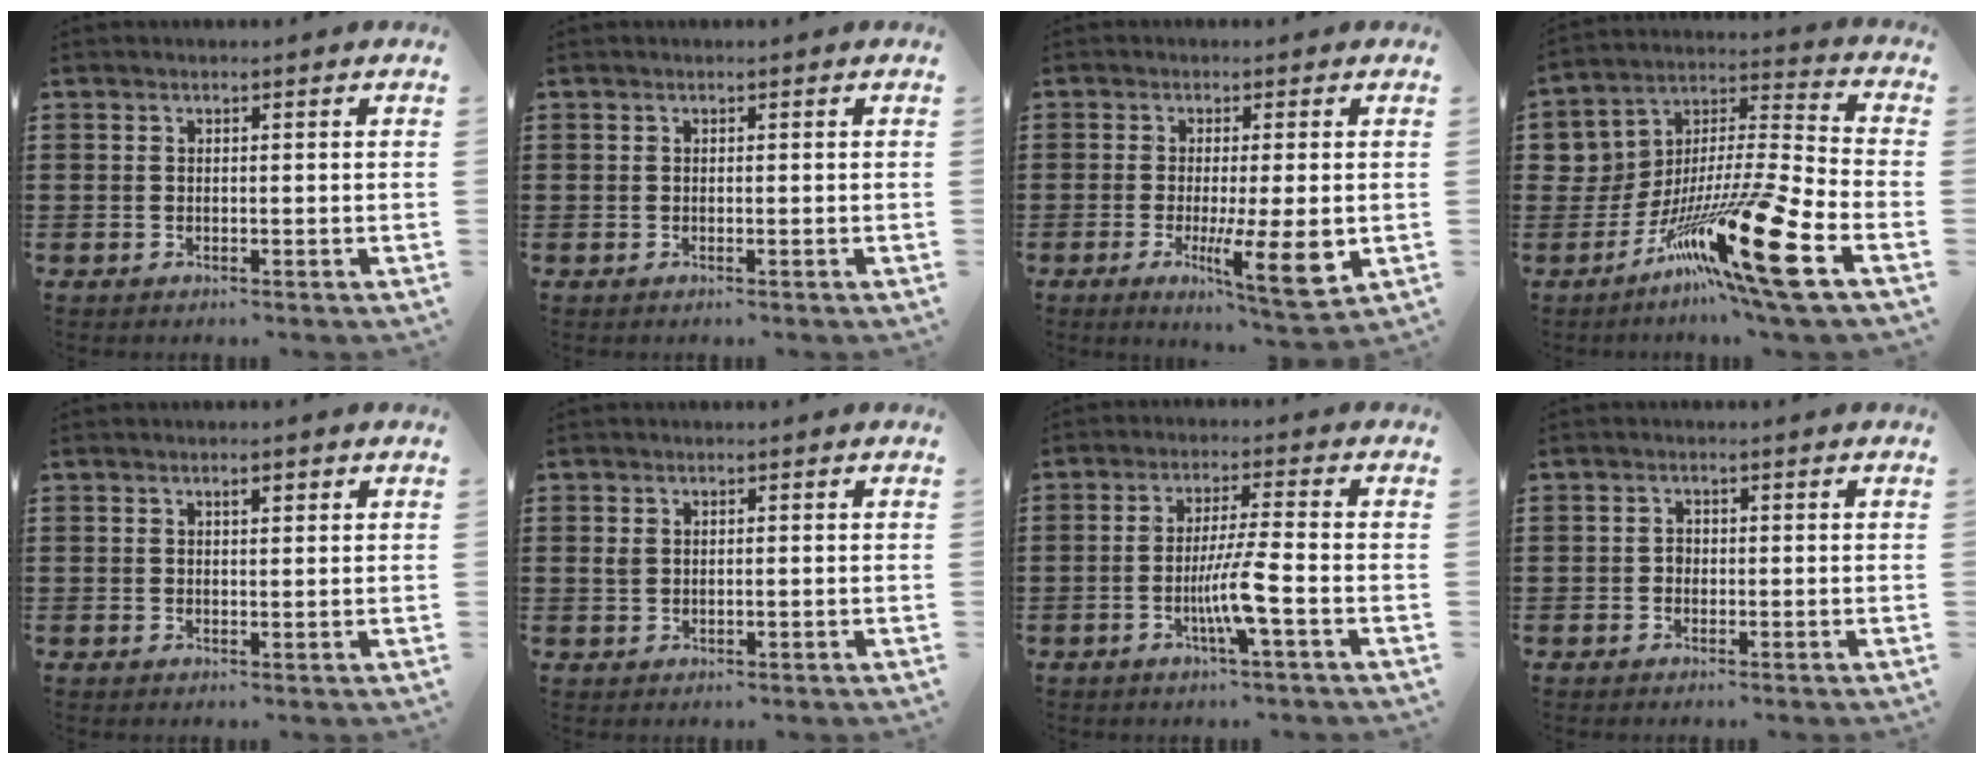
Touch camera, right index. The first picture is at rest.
{"total": 0.0}
{"total": 8.8, "force": [-1.9, 1.3, 8.5], "torque": [-0.144, -0.022, -0.029]}
{"total": 18.6, "force": [-9.5, 2.0, 15.8], "torque": [-0.302, 0.012, -0.159]}
{"total": 1.4, "force": [0.7, 0.5, 1.2], "torque": [-0.016, 0.001, 0.009]}
{"total": 1.3, "force": [0.2, 0.8, 1.0], "torque": [-0.023, 0.005, 0.003]}
{"total": 6.6, "force": [-2.3, -0.3, 6.2], "torque": [-0.117, -0.015, -0.046]}
{"total": 1.0, "force": [-0.4, 0.8, 0.5], "torque": [-0.012, 0.001, -0.008]}